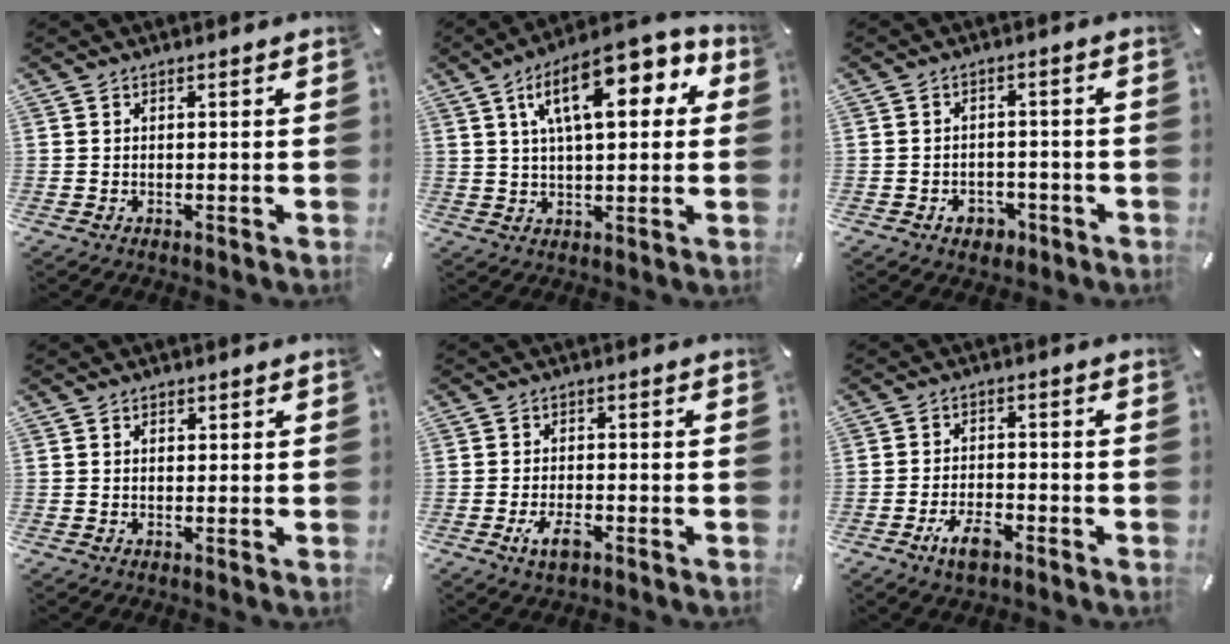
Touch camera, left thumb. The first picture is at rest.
{"total": 16.4, "force": [7.0, 6.9, 13.1], "torque": [-0.208, -0.009, 0.112]}
{"total": 4.1, "force": [-2.0, 3.2, 1.6], "torque": [-0.015, 0.007, -0.038]}
{"total": 0.9, "force": [0.3, 0.8, 0.3], "torque": [0.001, 0.001, 0.003]}
{"total": 4.8, "force": [-2.4, 2.3, 3.5], "torque": [-0.081, 0.003, -0.048]}
{"total": 6.3, "force": [-3.8, 2.9, 4.1], "torque": [-0.081, 0.017, -0.069]}